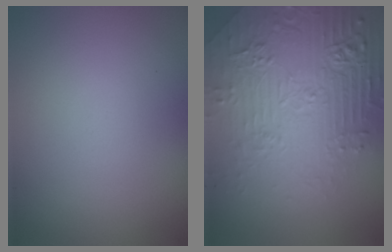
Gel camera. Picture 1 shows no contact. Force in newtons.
{"total": 8.1, "press": 5.8, "slide": 5.7}